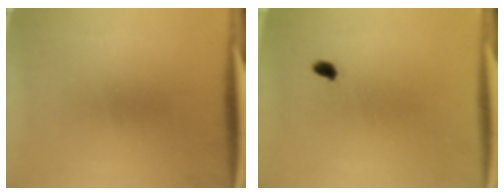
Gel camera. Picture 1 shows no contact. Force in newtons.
{"total": 1.4}